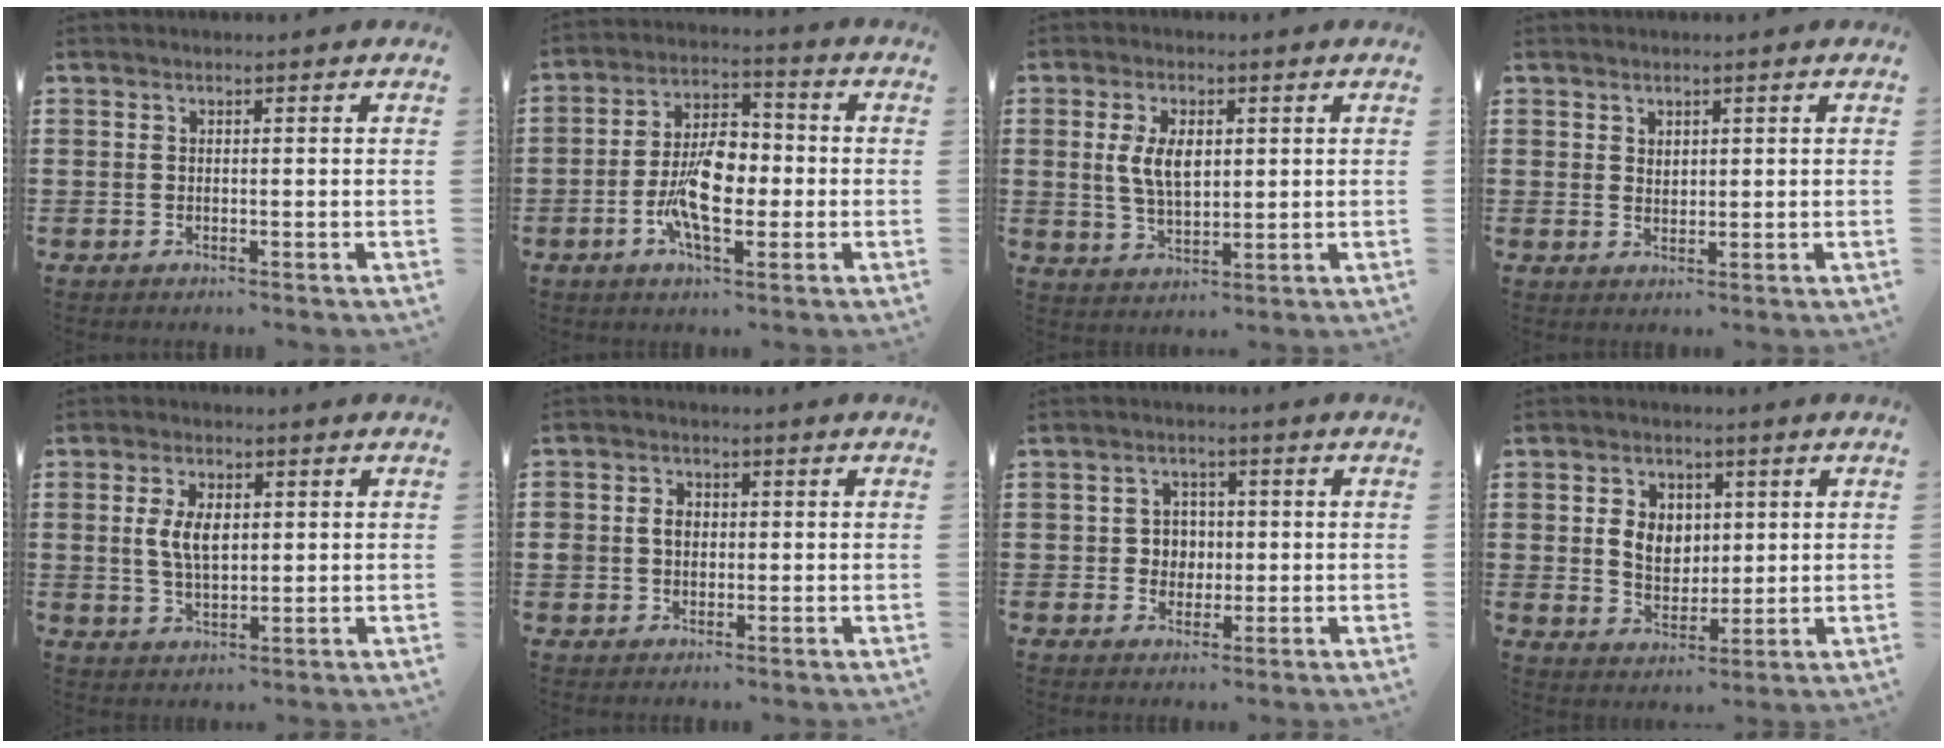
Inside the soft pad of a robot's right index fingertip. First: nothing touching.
{"total": 9.1, "force": [-1.9, 4.6, 7.6], "torque": [-0.164, 0.004, -0.039]}
{"total": 5.9, "force": [1.0, 3.2, 4.9], "torque": [-0.101, 0.005, 0.013]}
{"total": 1.6, "force": [1.2, 0.9, 0.3], "torque": [-0.007, 0.003, 0.024]}
{"total": 5.4, "force": [0.8, 2.7, 4.6], "torque": [-0.094, 0.010, 0.012]}
{"total": 2.8, "force": [0.0, 2.5, 1.3], "torque": [-0.034, 0.009, -0.003]}
{"total": 3.3, "force": [-0.1, 3.2, 1.1], "torque": [-0.033, 0.010, -0.006]}
{"total": 5.6, "force": [0.9, 4.5, 3.2], "torque": [-0.070, 0.011, 0.012]}